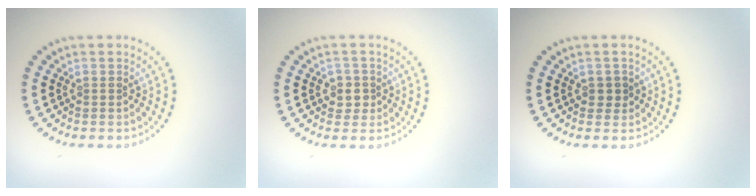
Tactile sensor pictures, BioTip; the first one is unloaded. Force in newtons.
{"total": 1.6, "press": 1.4, "slide": 0.8}
{"total": 1.2, "press": 1.1, "slide": 0.3}